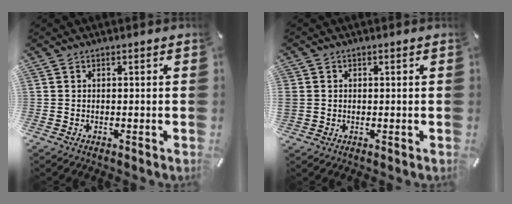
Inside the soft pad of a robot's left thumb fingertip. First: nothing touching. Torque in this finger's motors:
{"motor_torque": [0.78, 1.70, 2.33, -0.44, 0.91]}